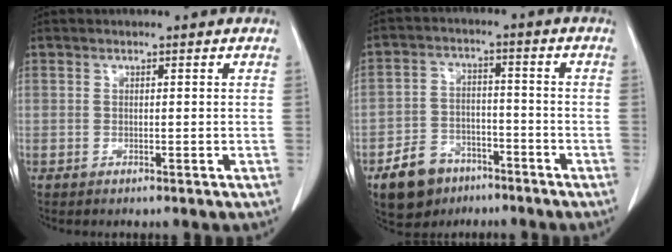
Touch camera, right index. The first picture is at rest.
{"total": 8.3, "force": [-5.4, 5.5, 3.0], "torque": [-0.071, 0.007, -0.085]}